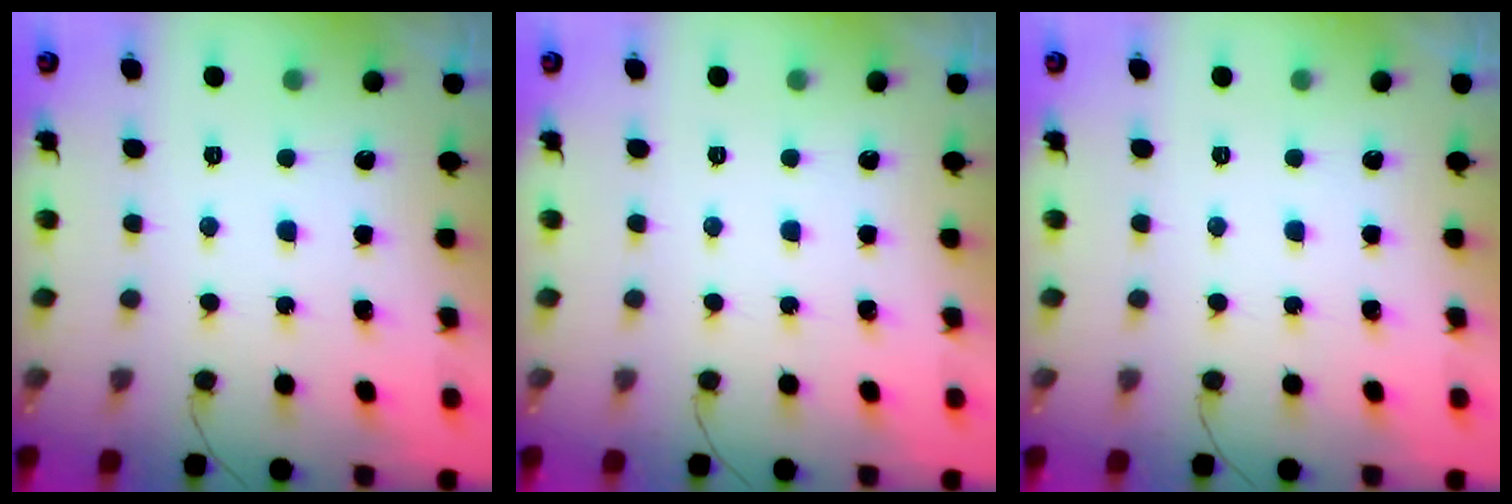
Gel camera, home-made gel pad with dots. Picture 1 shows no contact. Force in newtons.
{"total": 0.0}
{"total": 0.0}